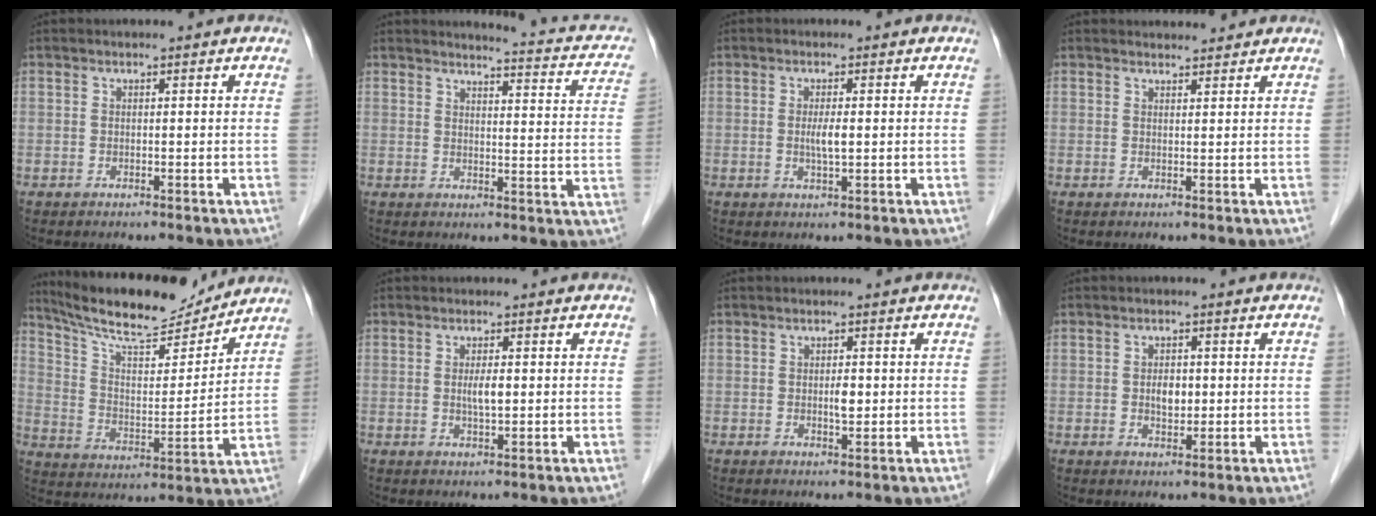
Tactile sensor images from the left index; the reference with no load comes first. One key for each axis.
{"total": 10.8, "fx": 9.5, "fy": 2.2, "fz": 4.6, "tx": -0.046, "ty": -0.018, "tz": 0.084}
{"total": 2.3, "fx": 0.0, "fy": 0.3, "fz": 2.3, "tx": -0.047, "ty": -0.003, "tz": 0.001}
{"total": 2.8, "fx": 2.8, "fy": 0.6, "fz": 0.2, "tx": -0.008, "ty": 0.010, "tz": 0.039}
{"total": 16.0, "fx": 14.6, "fy": 2.4, "fz": 6.1, "tx": -0.110, "ty": 0.001, "tz": 0.246}
{"total": 2.2, "fx": 0.2, "fy": 0.5, "fz": 2.2, "tx": -0.042, "ty": -0.002, "tz": 0.004}
{"total": 1.7, "fx": 0.0, "fy": 0.7, "fz": 1.5, "tx": -0.027, "ty": -0.001, "tz": 0.001}
{"total": 2.7, "fx": 0.0, "fy": 1.6, "fz": 2.1, "tx": -0.038, "ty": 0.000, "tz": 0.002}